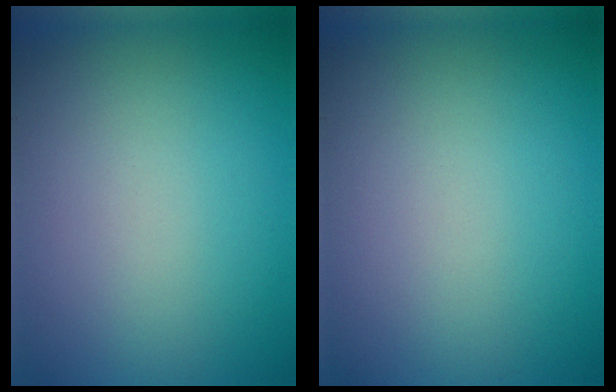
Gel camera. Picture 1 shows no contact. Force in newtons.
{"total": 0.0}